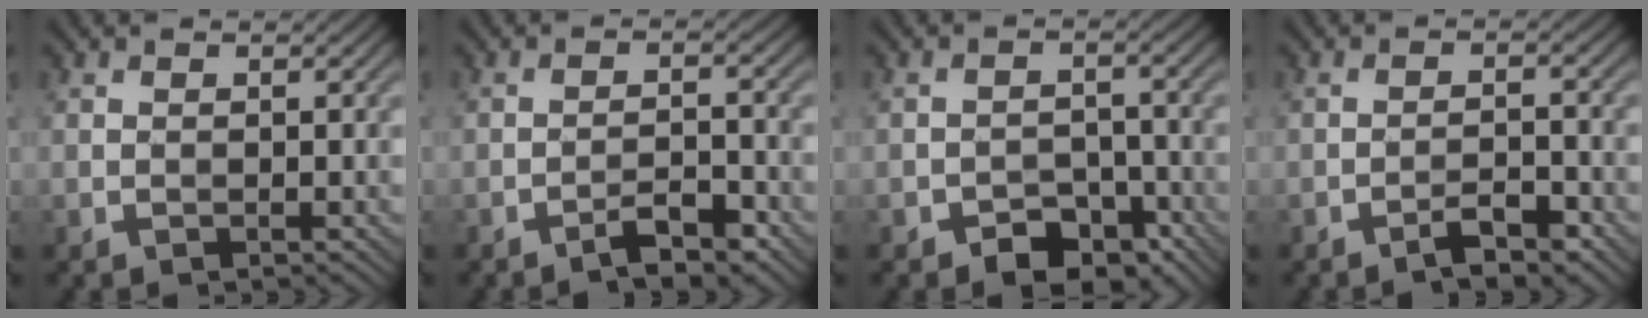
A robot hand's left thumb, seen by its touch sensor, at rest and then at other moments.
{"total": 3.6, "force": [-2.6, 0.9, 2.3], "torque": [-0.039, 0.010, -0.048]}
{"total": 4.9, "force": [-3.5, 2.8, 2.1], "torque": [-0.025, 0.002, -0.063]}
{"total": 3.2, "force": [-2.3, 0.7, 2.1], "torque": [-0.035, 0.007, -0.044]}